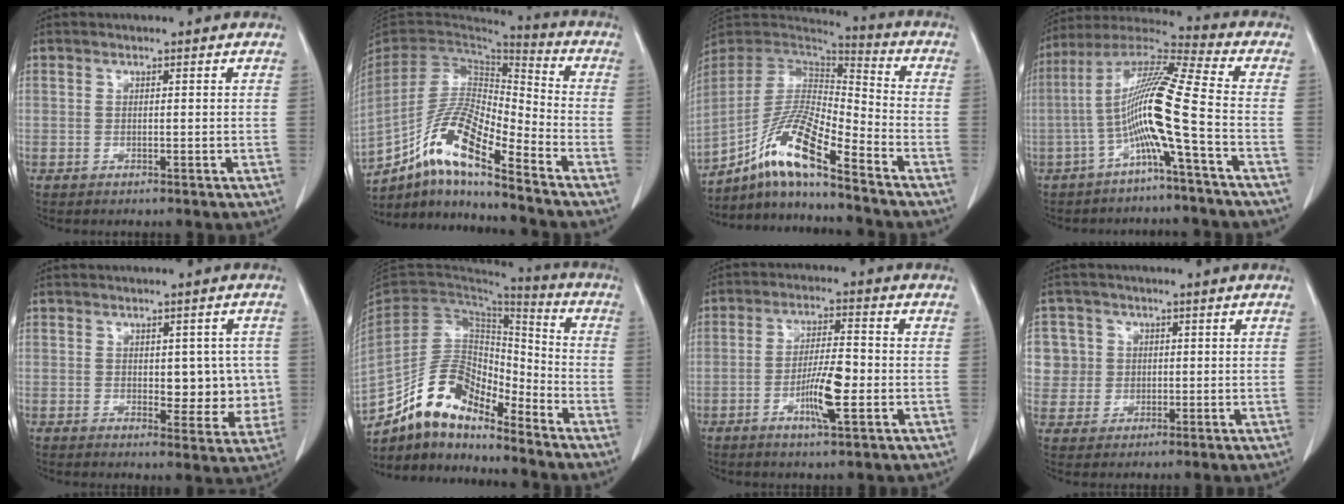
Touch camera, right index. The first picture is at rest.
{"total": 15.4, "force": [-10.2, 2.5, 11.2], "torque": [-0.219, 0.002, -0.188]}
{"total": 14.3, "force": [-9.3, 1.5, 10.8], "torque": [-0.212, 0.003, -0.172]}
{"total": 12.3, "force": [-3.5, -1.5, 11.7], "torque": [-0.226, 0.019, -0.074]}
{"total": 7.0, "force": [0.1, 3.8, 5.9], "torque": [-0.051, 0.006, 0.011]}
{"total": 12.9, "force": [-10.7, 4.9, 5.3], "torque": [-0.095, 0.044, -0.199]}
{"total": 7.3, "force": [-2.2, 1.0, 6.9], "torque": [-0.130, -0.001, -0.038]}
{"total": 6.8, "force": [1.3, 6.7, 0.3], "torque": [-0.005, 0.023, 0.032]}